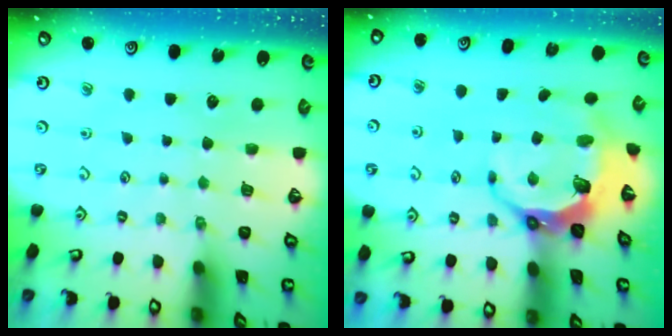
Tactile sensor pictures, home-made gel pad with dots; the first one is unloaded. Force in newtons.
{"total": 9.5, "press": 8.1, "slide": 5.0}